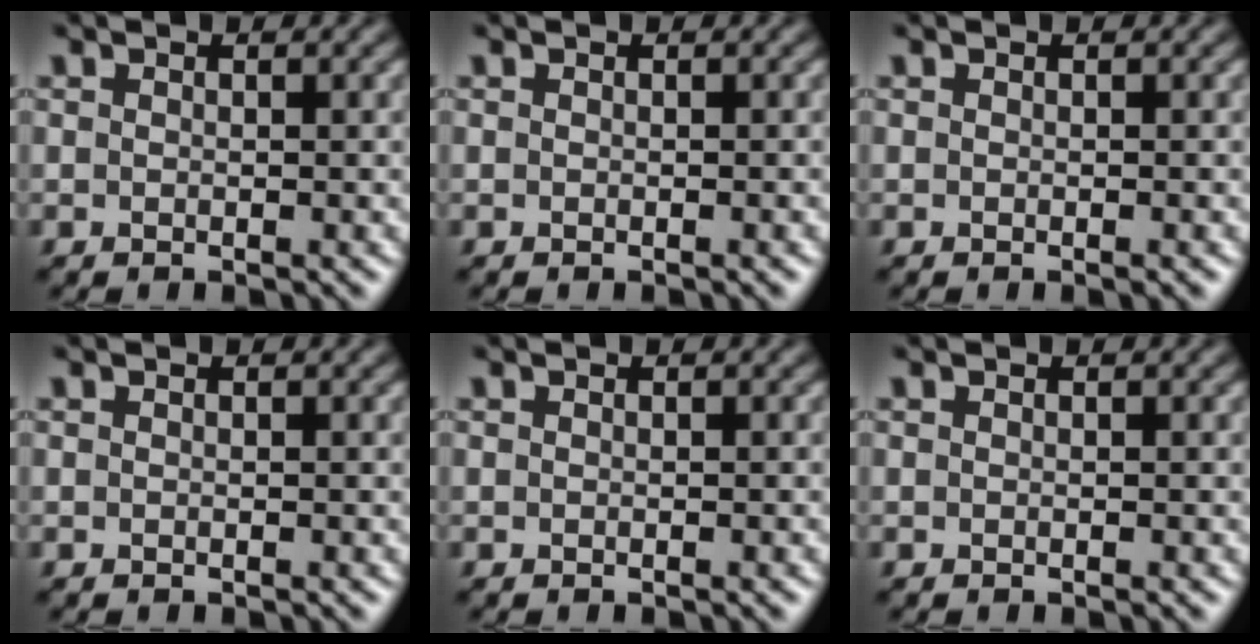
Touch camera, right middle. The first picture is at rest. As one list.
[{"total": 0.0}, {"total": 0.0}, {"total": 0.0}, {"total": 0.0}, {"total": 0.0}]